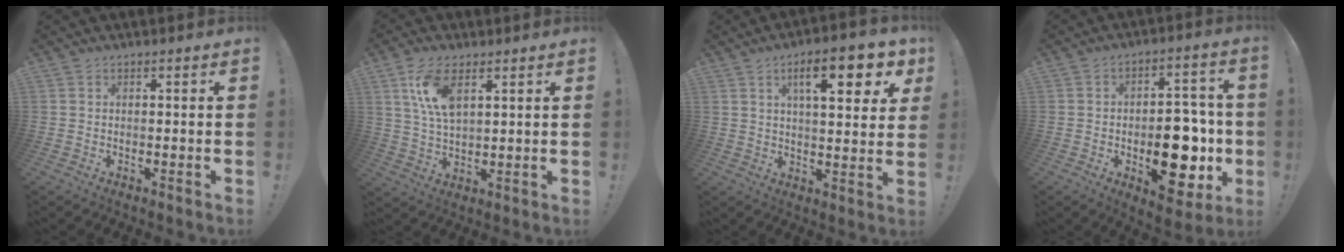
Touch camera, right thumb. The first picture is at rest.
{"total": 9.9, "force": [4.6, 4.5, 7.5], "torque": [-0.155, -0.012, 0.083]}
{"total": 14.2, "force": [6.1, 4.2, 12.2], "torque": [-0.176, -0.016, 0.088]}
{"total": 19.2, "force": [-4.1, 10.8, 15.4], "torque": [-0.173, 0.021, -0.047]}